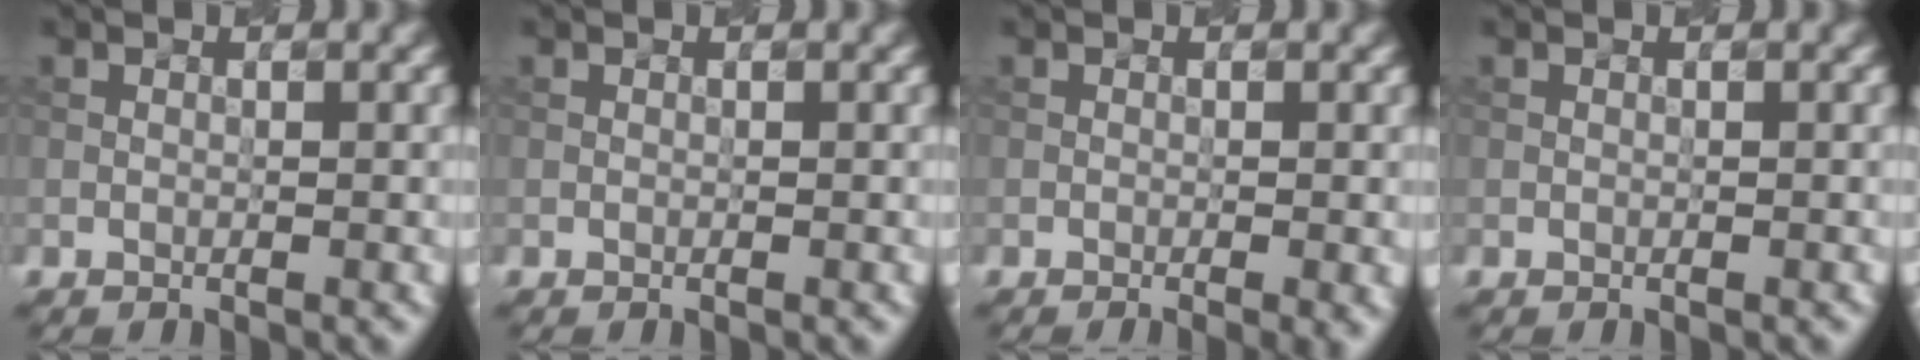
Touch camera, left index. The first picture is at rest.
{"total": 0.0}
{"total": 2.0, "force": [-0.5, 0.6, 1.8], "torque": [-0.015, 0.002, -0.007]}
{"total": 0.0}